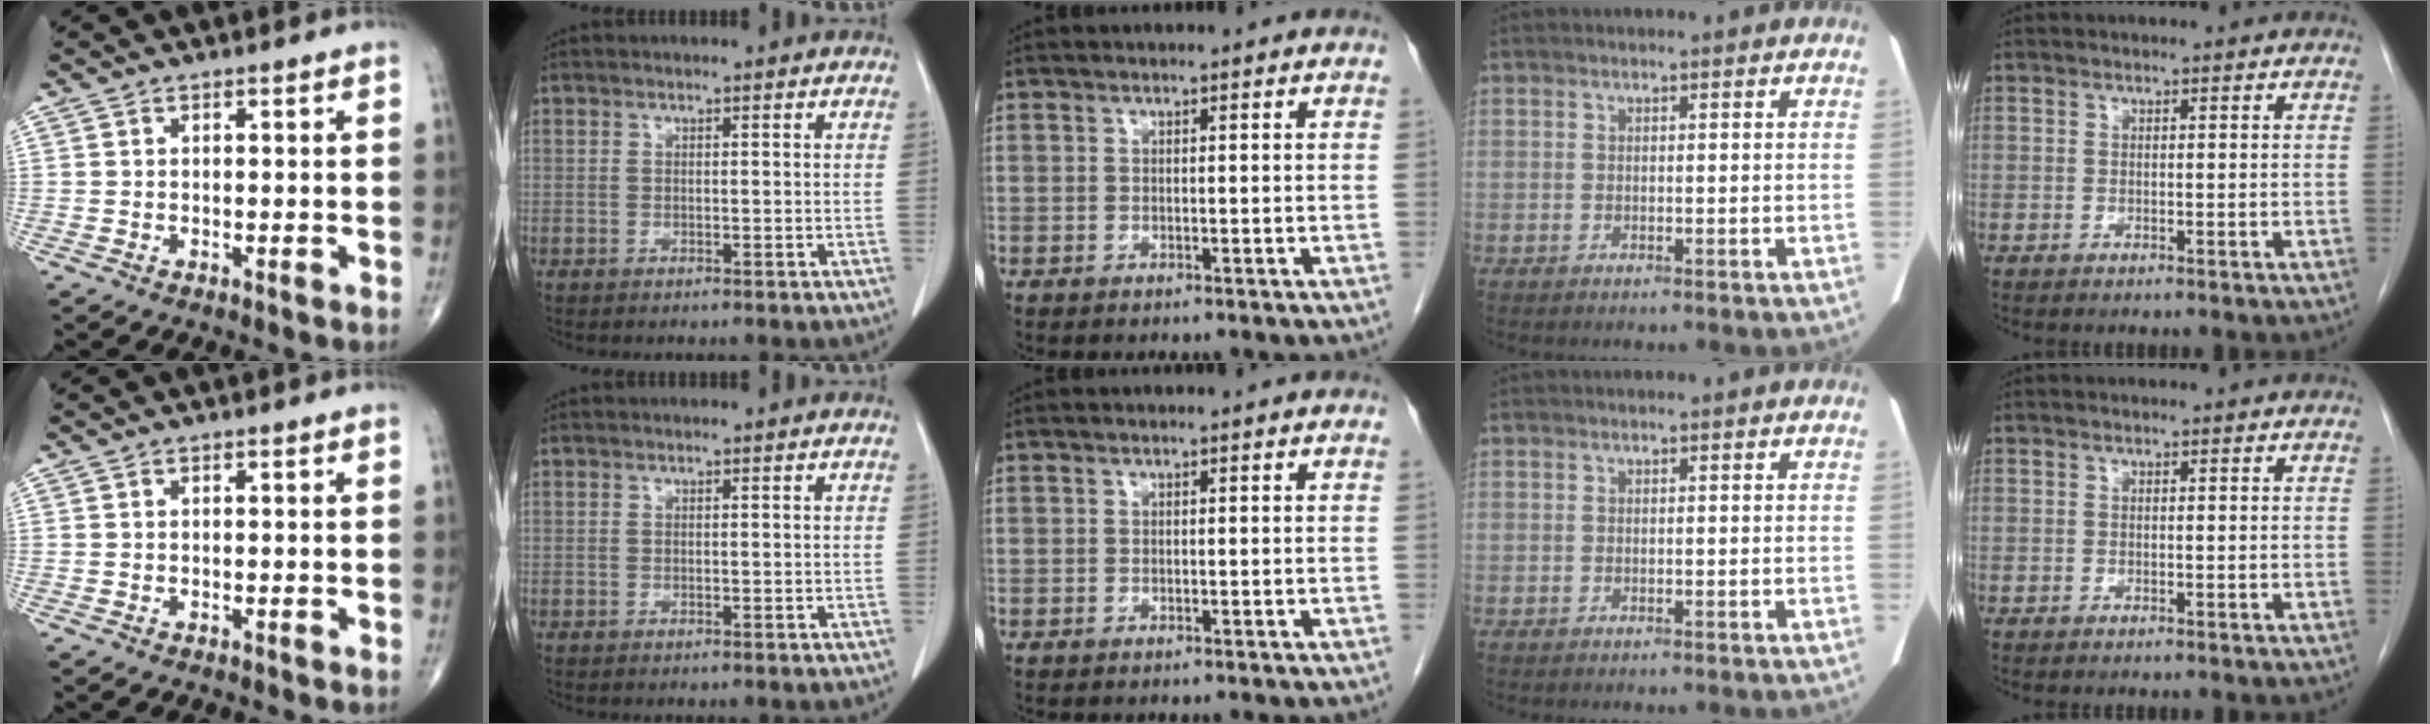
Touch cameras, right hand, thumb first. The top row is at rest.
{}